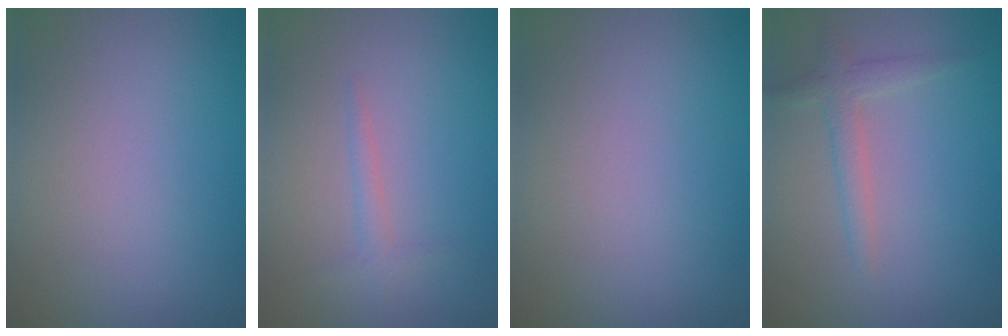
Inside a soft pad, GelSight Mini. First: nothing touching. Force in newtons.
{"total": 1.1, "press": 1.1, "slide": 0.0}
{"total": 0.0}
{"total": 2.0, "press": 2.0, "slide": 0.2}